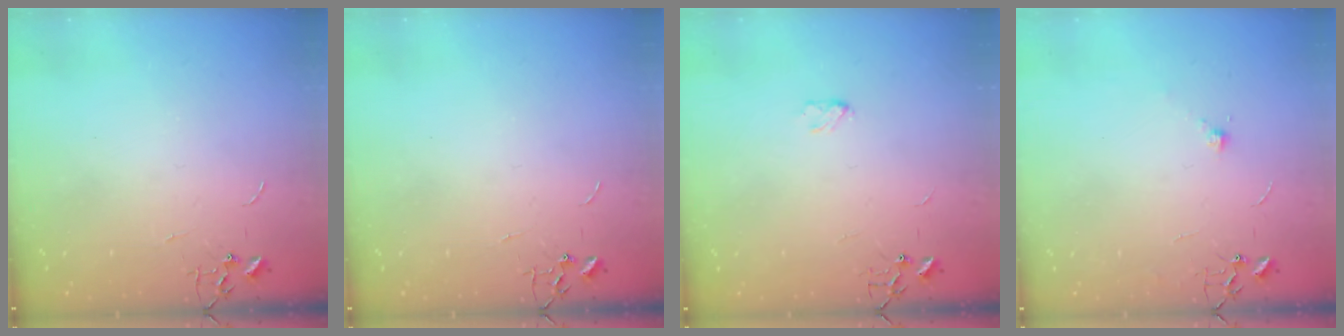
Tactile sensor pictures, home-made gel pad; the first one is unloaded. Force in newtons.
{"total": 0.0}
{"total": 3.1, "press": 3.1, "slide": 0.4}
{"total": 5.6, "press": 5.6, "slide": 0.7}